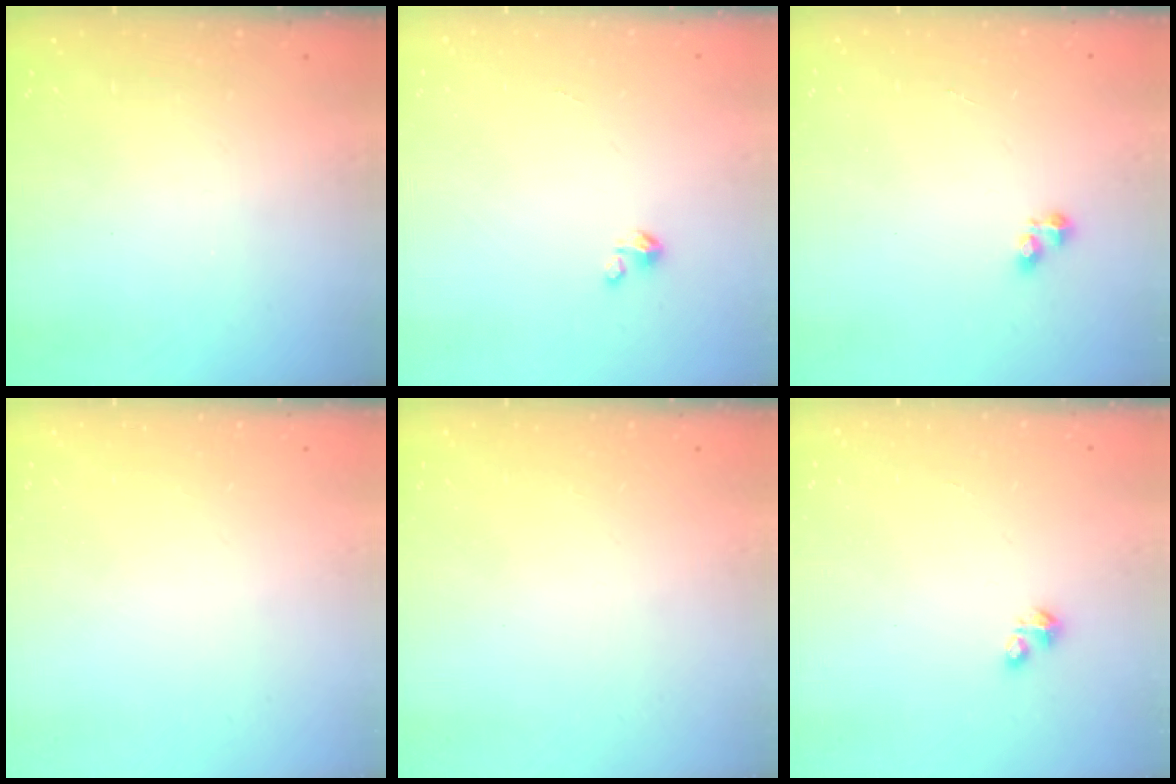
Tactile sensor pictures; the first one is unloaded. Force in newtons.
{"total": 1.5, "press": 1.5, "slide": 0.1}
{"total": 2.1, "press": 2.1, "slide": 0.3}
{"total": 0.0}
{"total": 0.0}
{"total": 1.1, "press": 1.1, "slide": 0.3}